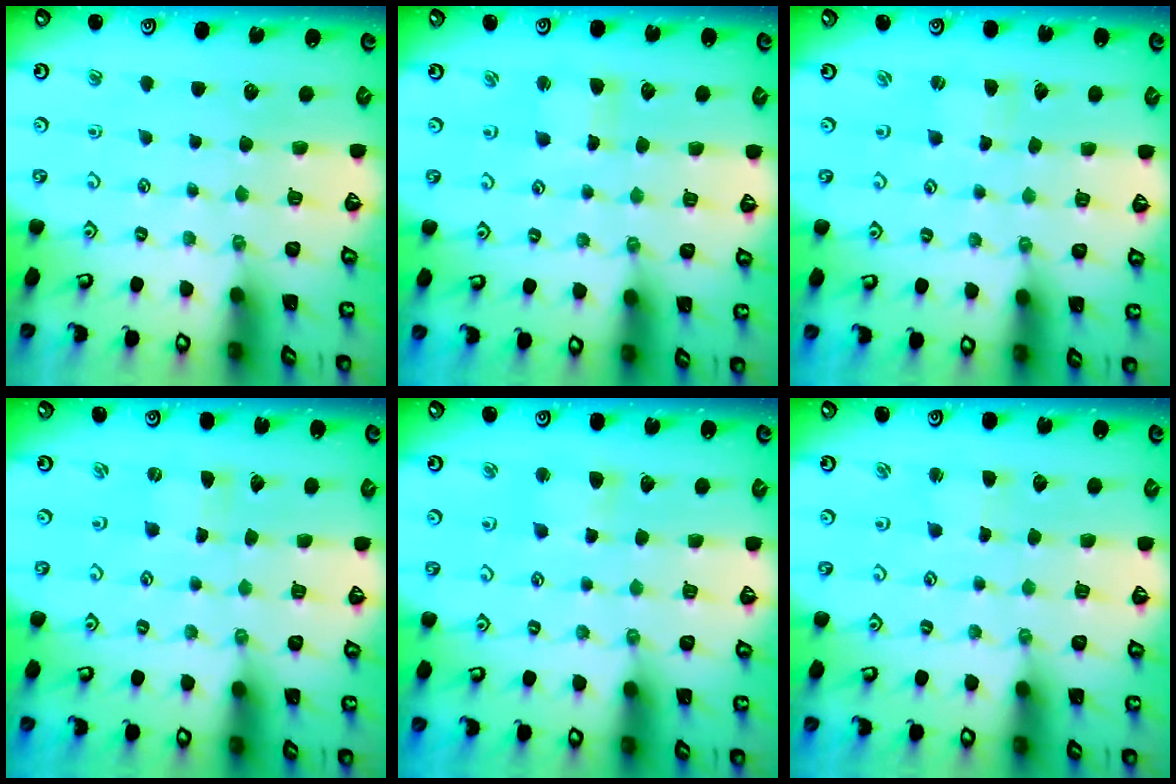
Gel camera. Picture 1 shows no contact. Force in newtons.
{"total": 1.7, "press": 1.6, "slide": 0.2}
{"total": 1.7, "press": 1.6, "slide": 0.3}
{"total": 0.0}
{"total": 3.0, "press": 3.0, "slide": 0.4}
{"total": 1.5, "press": 1.5, "slide": 0.2}